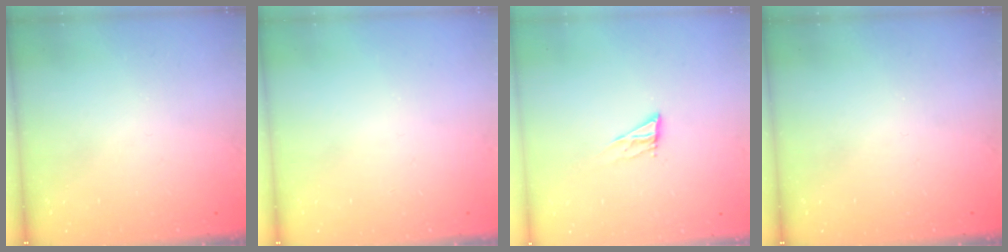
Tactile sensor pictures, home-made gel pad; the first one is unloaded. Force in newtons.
{"total": 0.0}
{"total": 7.6, "press": 7.6, "slide": 0.3}
{"total": 0.0}